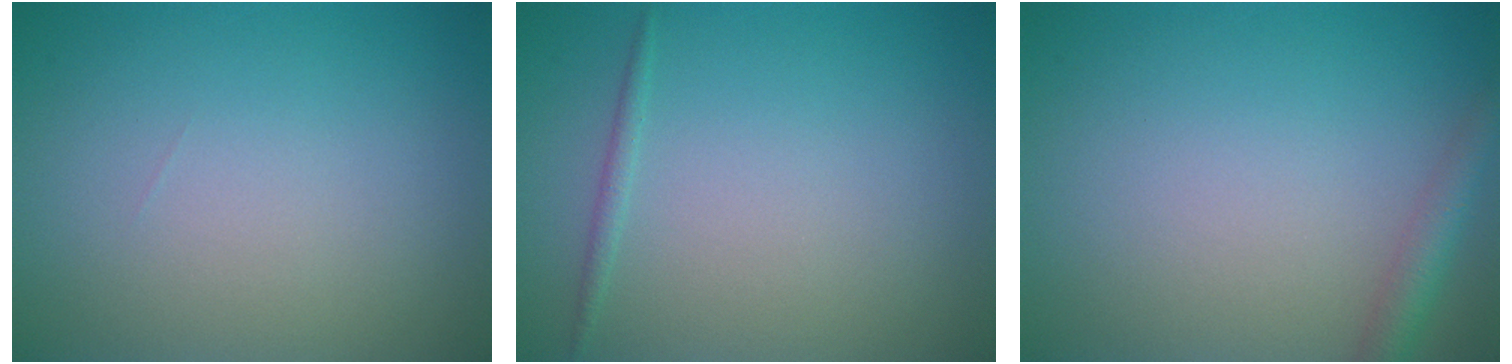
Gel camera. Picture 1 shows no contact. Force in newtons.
{"total": 0.7, "press": 0.7, "slide": 0.0}
{"total": 2.3, "press": 2.3, "slide": 0.1}